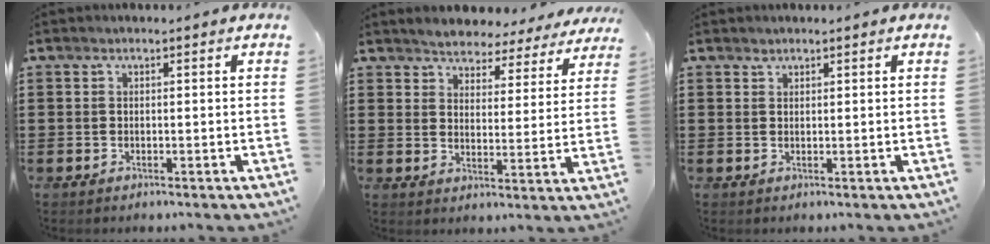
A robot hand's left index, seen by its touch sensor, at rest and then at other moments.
{"total": 4.0, "force": [3.9, 0.4, -0.3], "torque": [-0.021, -0.028, 0.066]}
{"total": 0.8, "force": [0.8, 0.2, 0.0], "torque": [-0.002, -0.001, 0.016]}